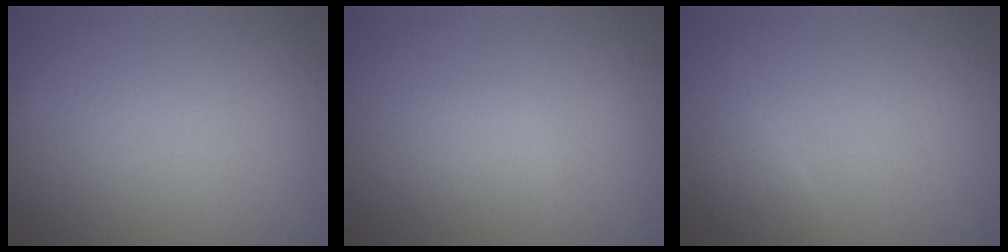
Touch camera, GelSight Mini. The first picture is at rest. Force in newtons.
{"total": 1.3, "press": 1.3, "slide": 0.2}
{"total": 0.9, "press": 0.9, "slide": 0.0}